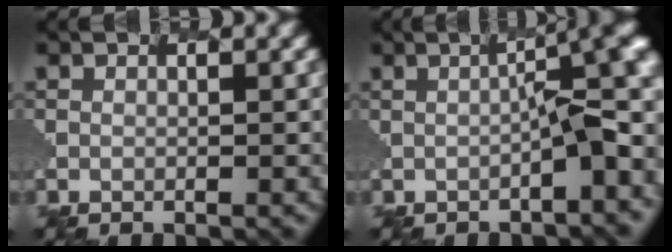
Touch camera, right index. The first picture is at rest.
{"total": 6.7, "force": [-0.4, 1.0, 6.6], "torque": [-0.082, 0.016, -0.011]}